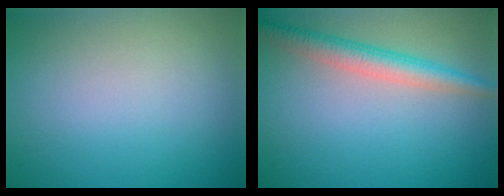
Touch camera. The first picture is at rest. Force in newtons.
{"total": 3.6, "press": 3.6, "slide": 0.1}